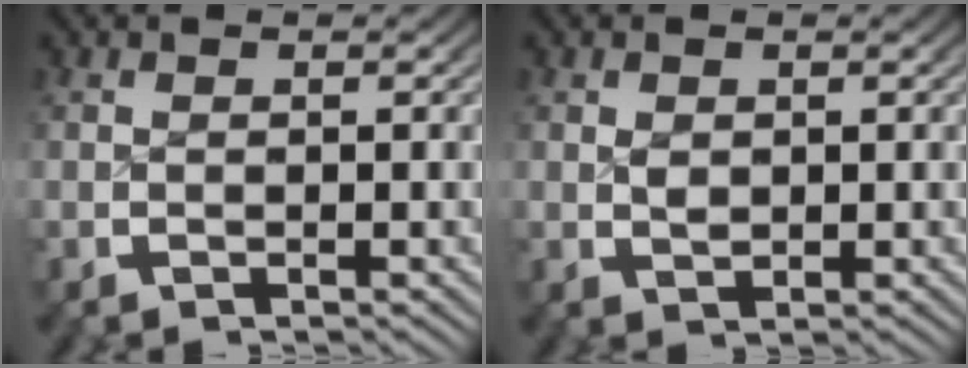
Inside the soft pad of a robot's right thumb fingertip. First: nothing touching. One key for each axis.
{"total": 1.3, "fx": 0.3, "fy": 1.0, "fz": 0.9, "tx": -0.023, "ty": -0.013, "tz": 0.015}